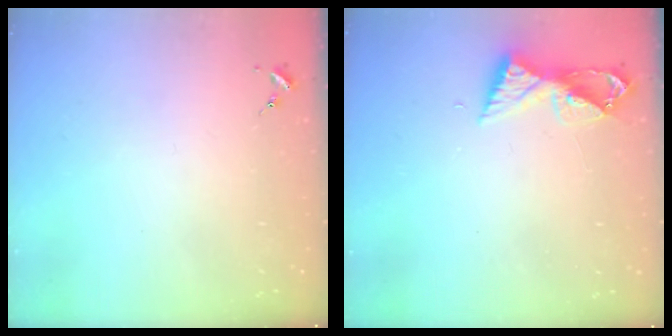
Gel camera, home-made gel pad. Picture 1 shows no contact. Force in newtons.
{"total": 8.3, "press": 8.2, "slide": 0.6}